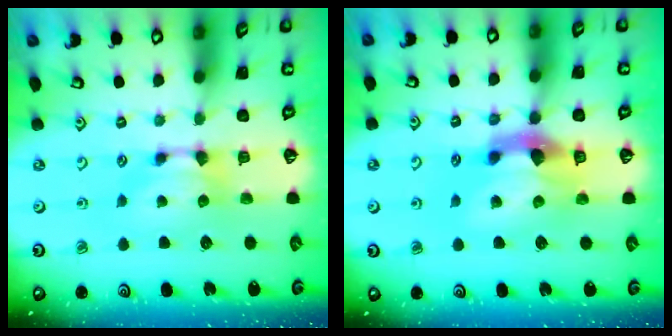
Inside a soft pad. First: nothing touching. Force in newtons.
{"total": 5.6, "press": 5.2, "slide": 2.0}